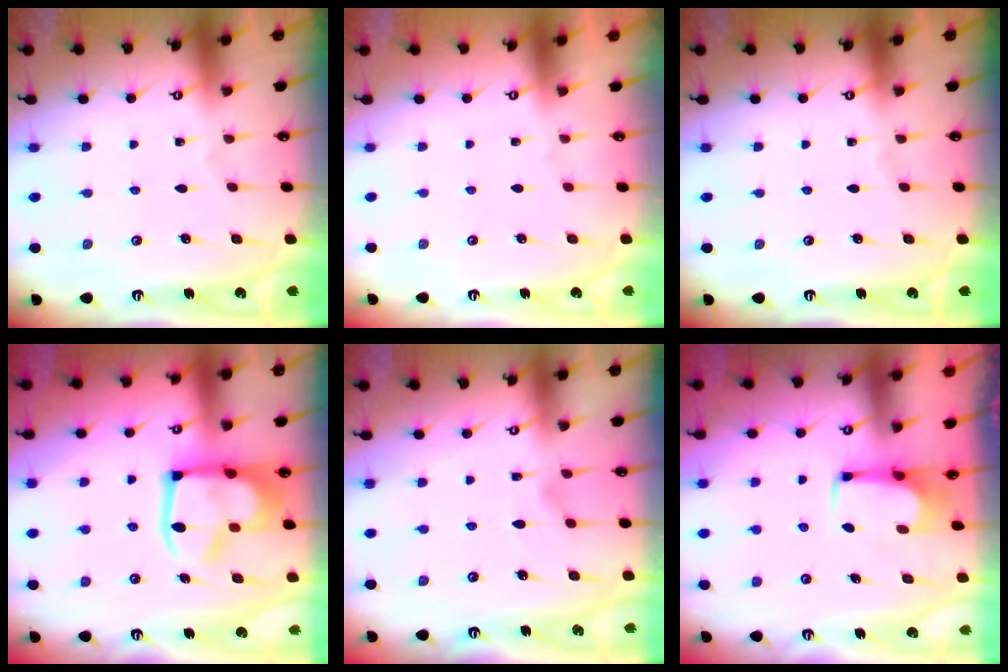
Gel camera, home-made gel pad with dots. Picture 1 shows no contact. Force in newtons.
{"total": 1.5, "press": 1.4, "slide": 0.6}
{"total": 0.0}
{"total": 12.3, "press": 12.2, "slide": 1.7}
{"total": 1.1, "press": 0.6, "slide": 0.9}
{"total": 4.0, "press": 4.0, "slide": 0.3}